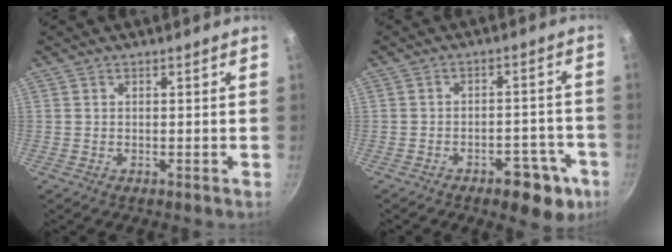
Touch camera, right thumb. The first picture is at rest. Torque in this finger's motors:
{"motor_torque": [0.95, 1.03, -0.04, -0.02, 0.19]}